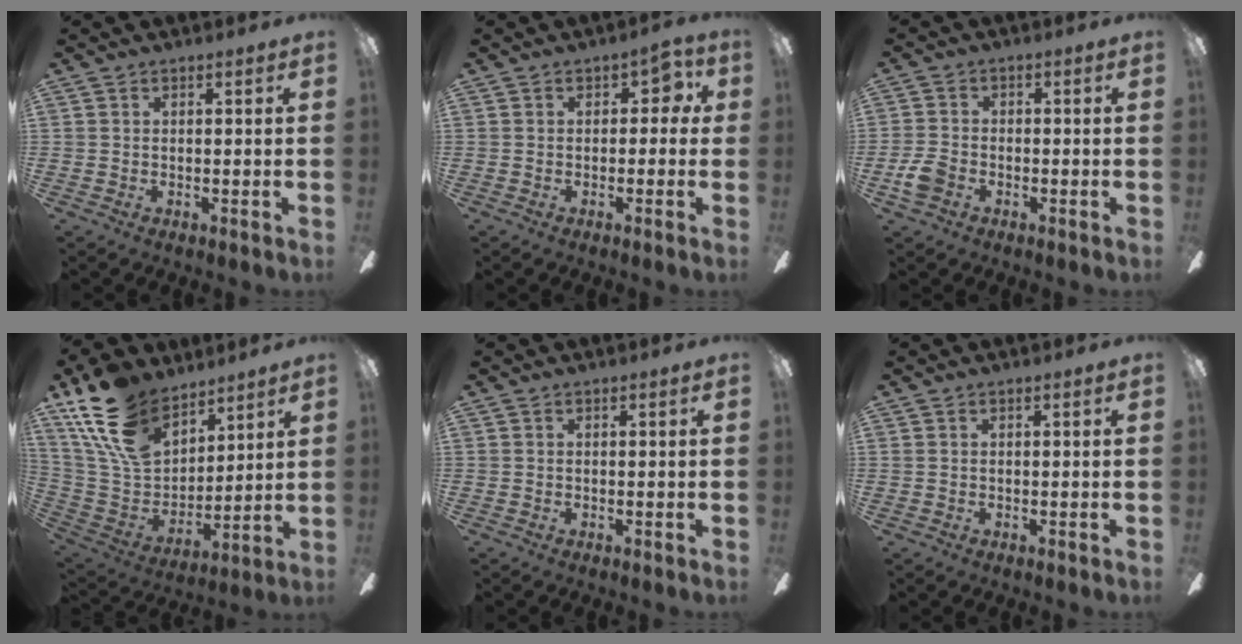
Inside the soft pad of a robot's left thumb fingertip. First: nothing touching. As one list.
[{"total": 3.9, "force": [0.5, 2.7, 2.7], "torque": [-0.038, 0.006, 0.005]}, {"total": 4.9, "force": [-2.3, 3.4, 2.7], "torque": [-0.059, 0.011, -0.044]}, {"total": 20.4, "force": [13.2, 11.4, 10.5], "torque": [-0.235, -0.060, 0.247]}, {"total": 0.0}, {"total": 0.0}]